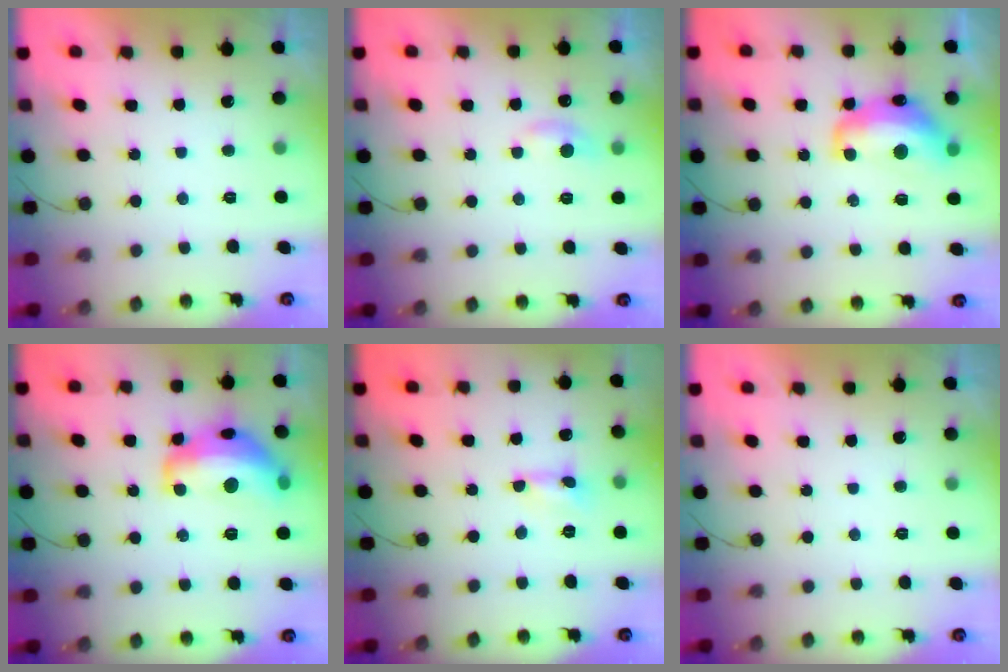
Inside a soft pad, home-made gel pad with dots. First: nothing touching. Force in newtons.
{"total": 5.4, "press": 5.4, "slide": 0.6}
{"total": 13.4, "press": 13.4, "slide": 1.0}
{"total": 16.0, "press": 16.0, "slide": 0.9}
{"total": 0.0}
{"total": 0.0}